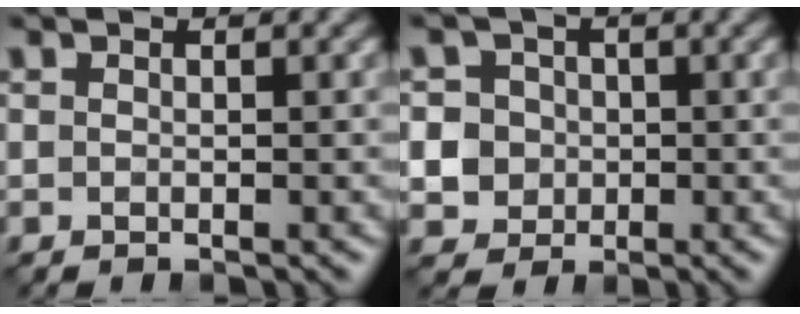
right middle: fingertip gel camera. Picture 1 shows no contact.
{"total": 6.6, "force": [-0.3, 6.3, 2.0], "torque": [-0.030, 0.020, -0.022]}